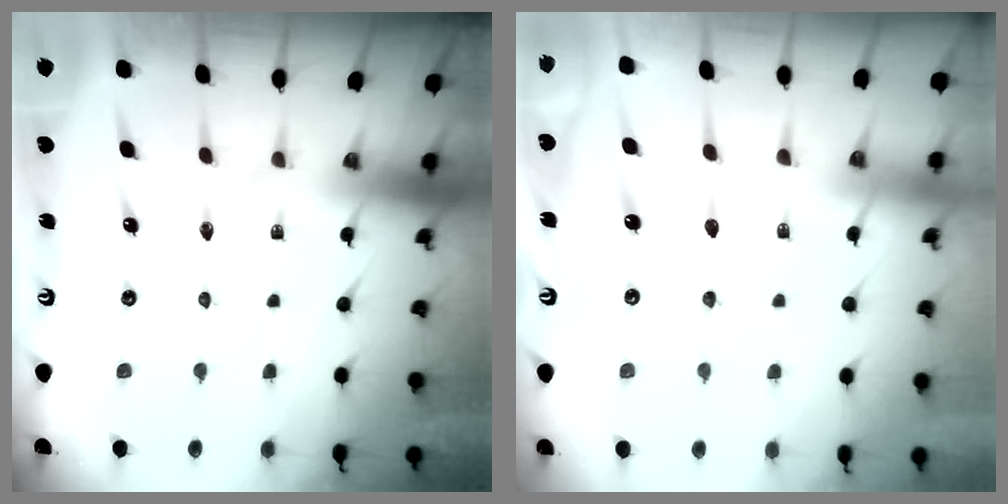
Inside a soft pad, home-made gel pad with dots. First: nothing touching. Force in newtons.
{"total": 4.8, "press": 4.8, "slide": 0.6}